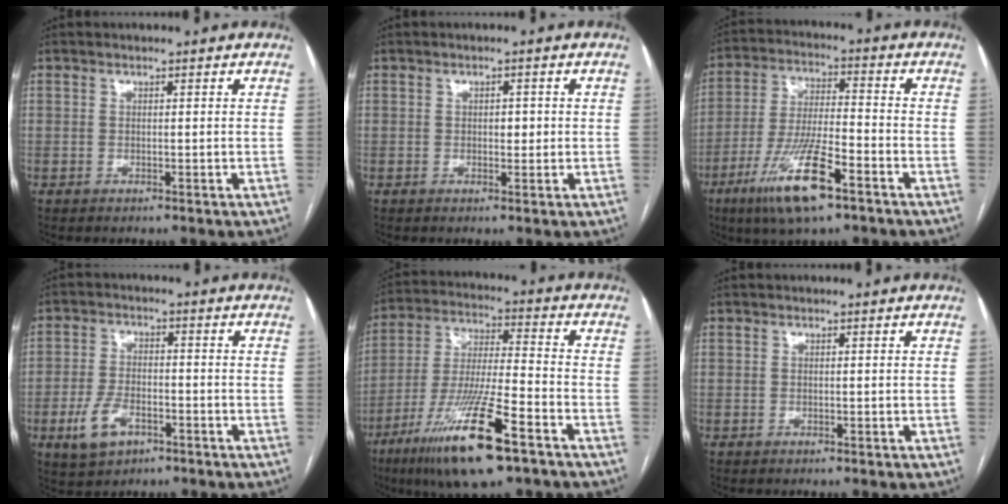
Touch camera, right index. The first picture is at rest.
{"total": 1.8, "force": [0.0, 1.0, 1.4], "torque": [-0.019, 0.003, 0.000]}
{"total": 13.0, "force": [-7.3, 2.1, 10.6], "torque": [-0.213, -0.019, -0.131]}
{"total": 6.9, "force": [-3.2, 3.9, 4.7], "torque": [-0.103, 0.001, -0.056]}
{"total": 17.3, "force": [-9.7, 1.7, 14.2], "torque": [-0.292, -0.038, -0.176]}
{"total": 0.0}